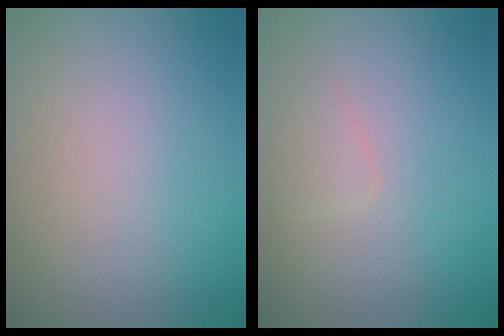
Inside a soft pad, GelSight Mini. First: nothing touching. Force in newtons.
{"total": 1.2, "press": 1.2, "slide": 0.0}